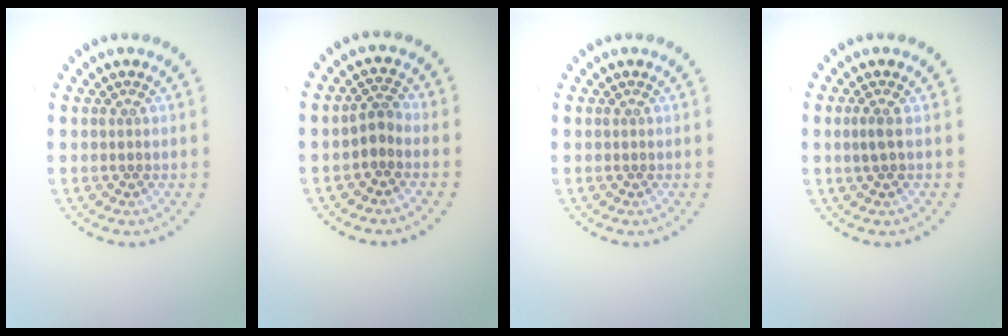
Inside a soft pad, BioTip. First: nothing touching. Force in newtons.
{"total": 1.5, "press": 1.3, "slide": 0.9}
{"total": 0.0}
{"total": 1.1, "press": 0.9, "slide": 0.6}